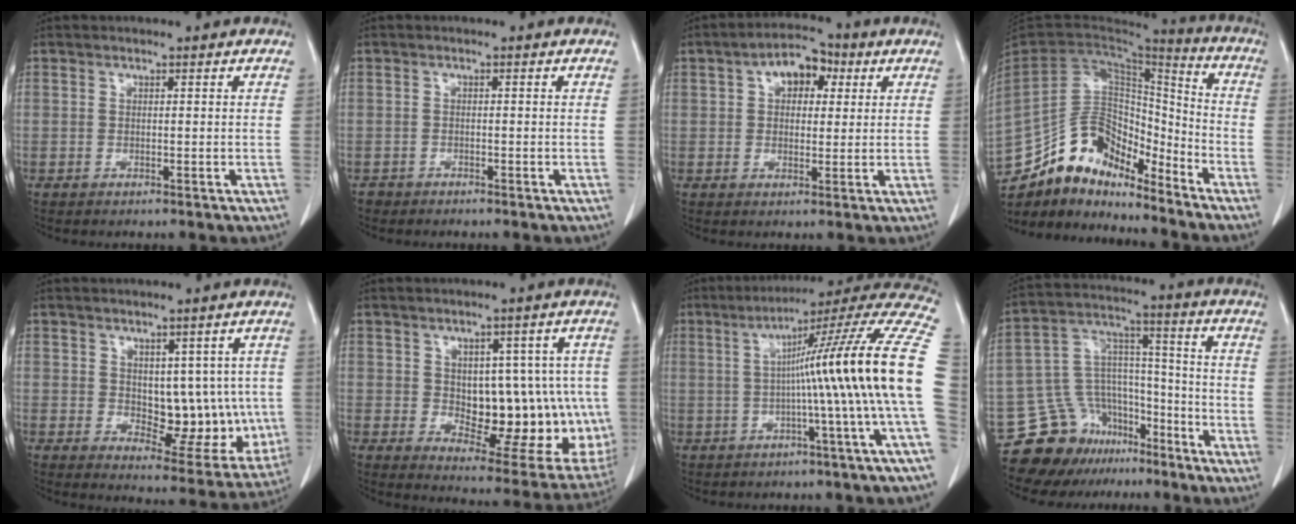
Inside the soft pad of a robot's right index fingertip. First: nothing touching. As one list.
[{"total": 1.1, "force": [-0.9, 0.6, -0.1], "torque": [-0.006, 0.002, -0.019]}, {"total": 6.8, "force": [2.4, 4.1, 4.9], "torque": [-0.075, 0.028, 0.034]}, {"total": 16.4, "force": [-14.0, 6.6, 5.5], "torque": [-0.093, 0.055, -0.254]}, {"total": 10.4, "force": [0.7, 6.0, 8.5], "torque": [-0.088, 0.004, 0.032]}, {"total": 16.1, "force": [-0.1, 8.7, 13.6], "torque": [-0.155, 0.013, 0.028]}, {"total": 19.1, "force": [-0.7, -2.7, 18.9], "torque": [-0.209, 0.030, -0.023]}, {"total": 13.7, "force": [-10.7, 8.2, 2.3], "torque": [-0.040, 0.089, -0.180]}]